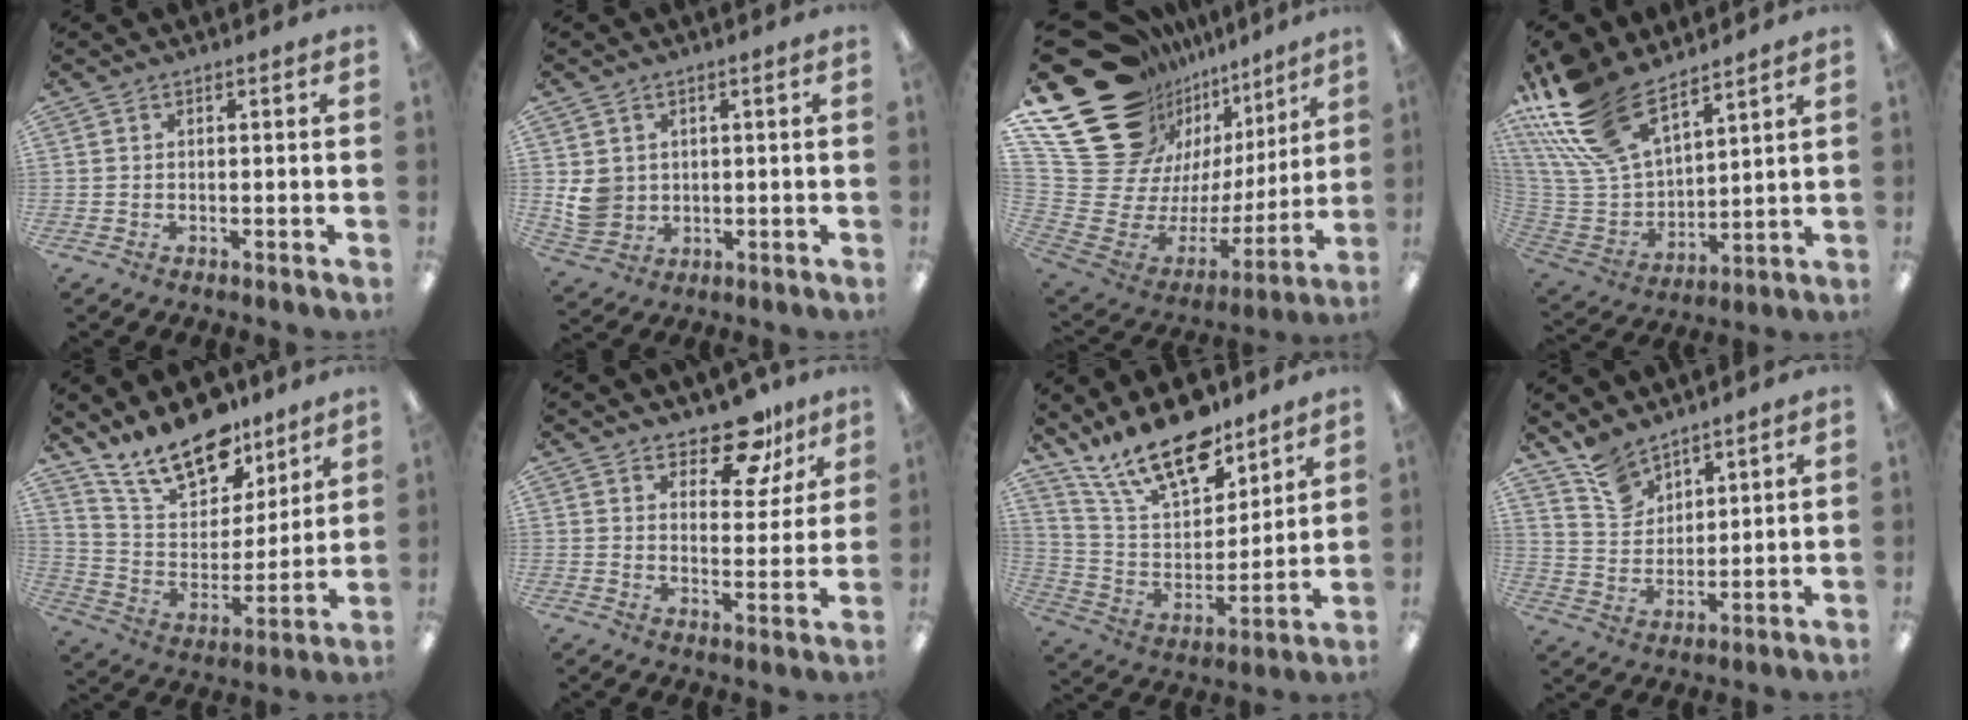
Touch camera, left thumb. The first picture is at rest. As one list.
[{"total": 6.8, "force": [1.2, 6.3, 2.3], "torque": [-0.043, 0.004, 0.025]}, {"total": 28.2, "force": [14.9, 18.7, 14.8], "torque": [-0.242, -0.125, 0.332]}, {"total": 21.8, "force": [15.2, 10.6, 11.5], "torque": [-0.274, -0.081, 0.281]}, {"total": 18.0, "force": [14.3, 8.1, 7.3], "torque": [-0.140, -0.092, 0.260]}, {"total": 11.2, "force": [8.9, 5.0, 4.7], "torque": [-0.060, -0.059, 0.160]}, {"total": 19.8, "force": [15.3, 7.8, 9.8], "torque": [-0.200, -0.091, 0.275]}, {"total": 9.2, "force": [7.6, 4.8, 1.7], "torque": [-0.044, -0.045, 0.148]}]